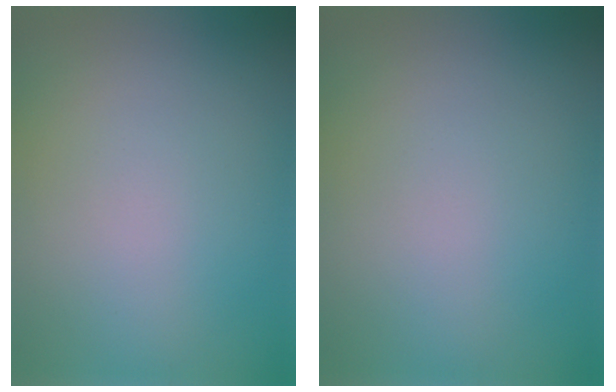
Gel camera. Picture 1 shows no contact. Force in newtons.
{"total": 0.0}